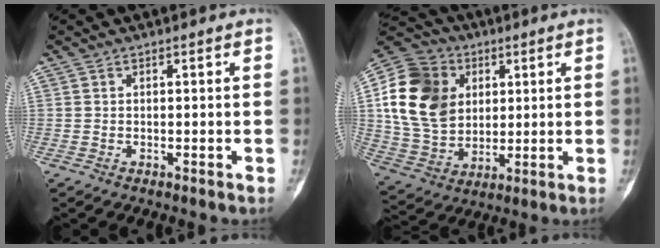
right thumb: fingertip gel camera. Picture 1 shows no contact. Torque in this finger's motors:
{"motor_torque": [-0.49, 1.80, 1.21, 0.18, 0.51]}